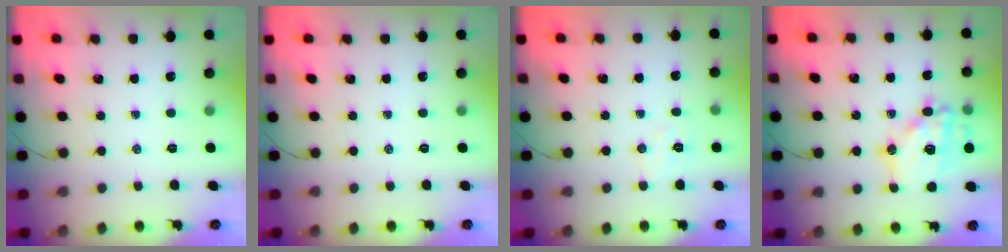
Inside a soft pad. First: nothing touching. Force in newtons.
{"total": 0.0}
{"total": 5.2, "press": 5.1, "slide": 1.1}
{"total": 15.5, "press": 15.2, "slide": 2.9}